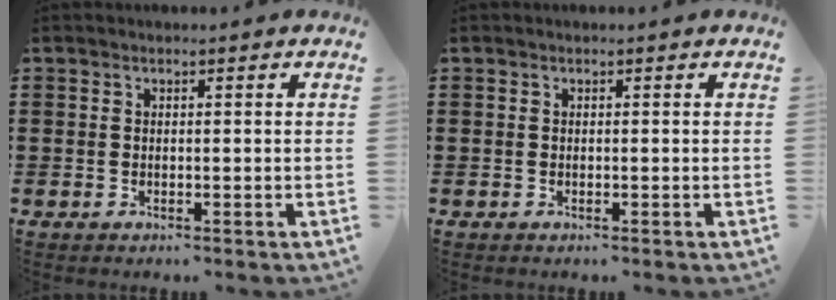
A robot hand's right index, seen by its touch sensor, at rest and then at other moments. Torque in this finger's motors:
{"motor_torque": [0.01, 0.01, 0.00, -0.01]}